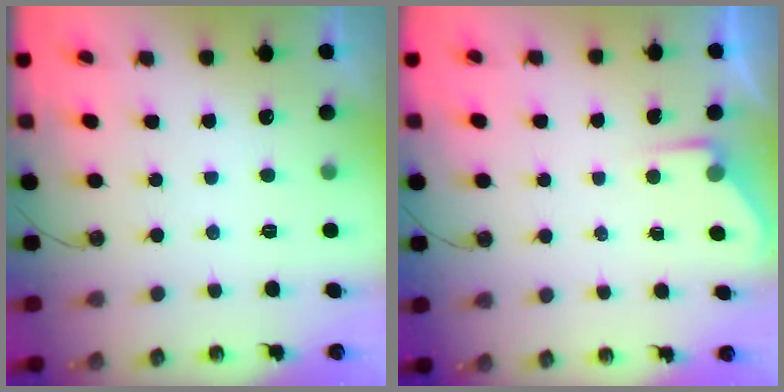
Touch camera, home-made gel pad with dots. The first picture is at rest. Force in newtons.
{"total": 3.4, "press": 3.4, "slide": 0.5}